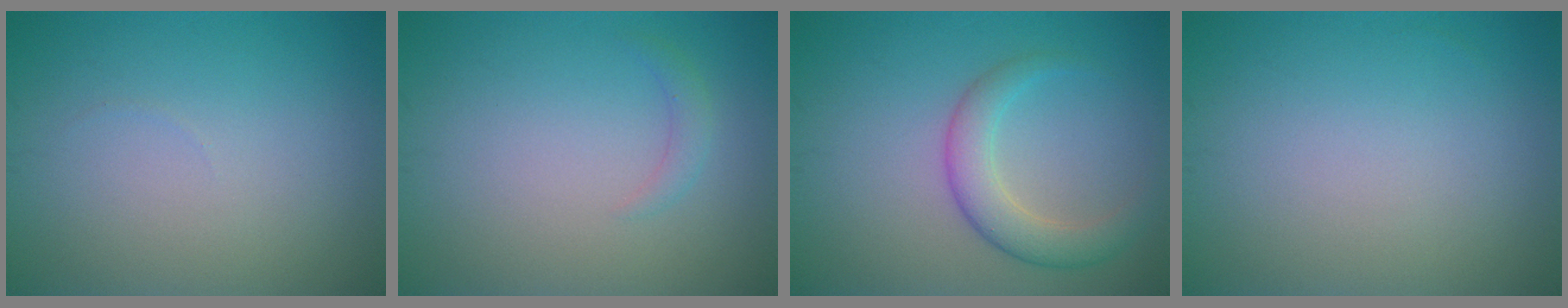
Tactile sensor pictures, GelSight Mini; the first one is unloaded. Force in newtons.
{"total": 1.1, "press": 1.1, "slide": 0.0}
{"total": 3.6, "press": 3.6, "slide": 0.2}
{"total": 0.0}